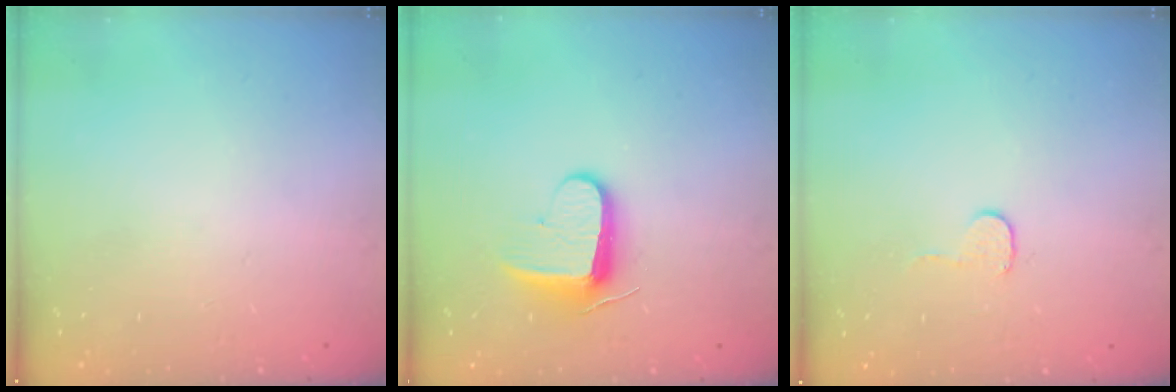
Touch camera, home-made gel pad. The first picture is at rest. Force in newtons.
{"total": 9.3, "press": 9.3, "slide": 0.6}
{"total": 3.7, "press": 3.6, "slide": 0.3}